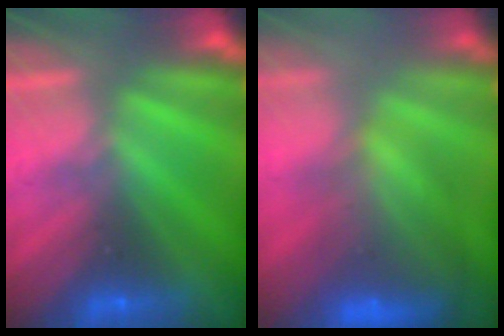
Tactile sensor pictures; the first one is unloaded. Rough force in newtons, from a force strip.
{"total": 7.5}